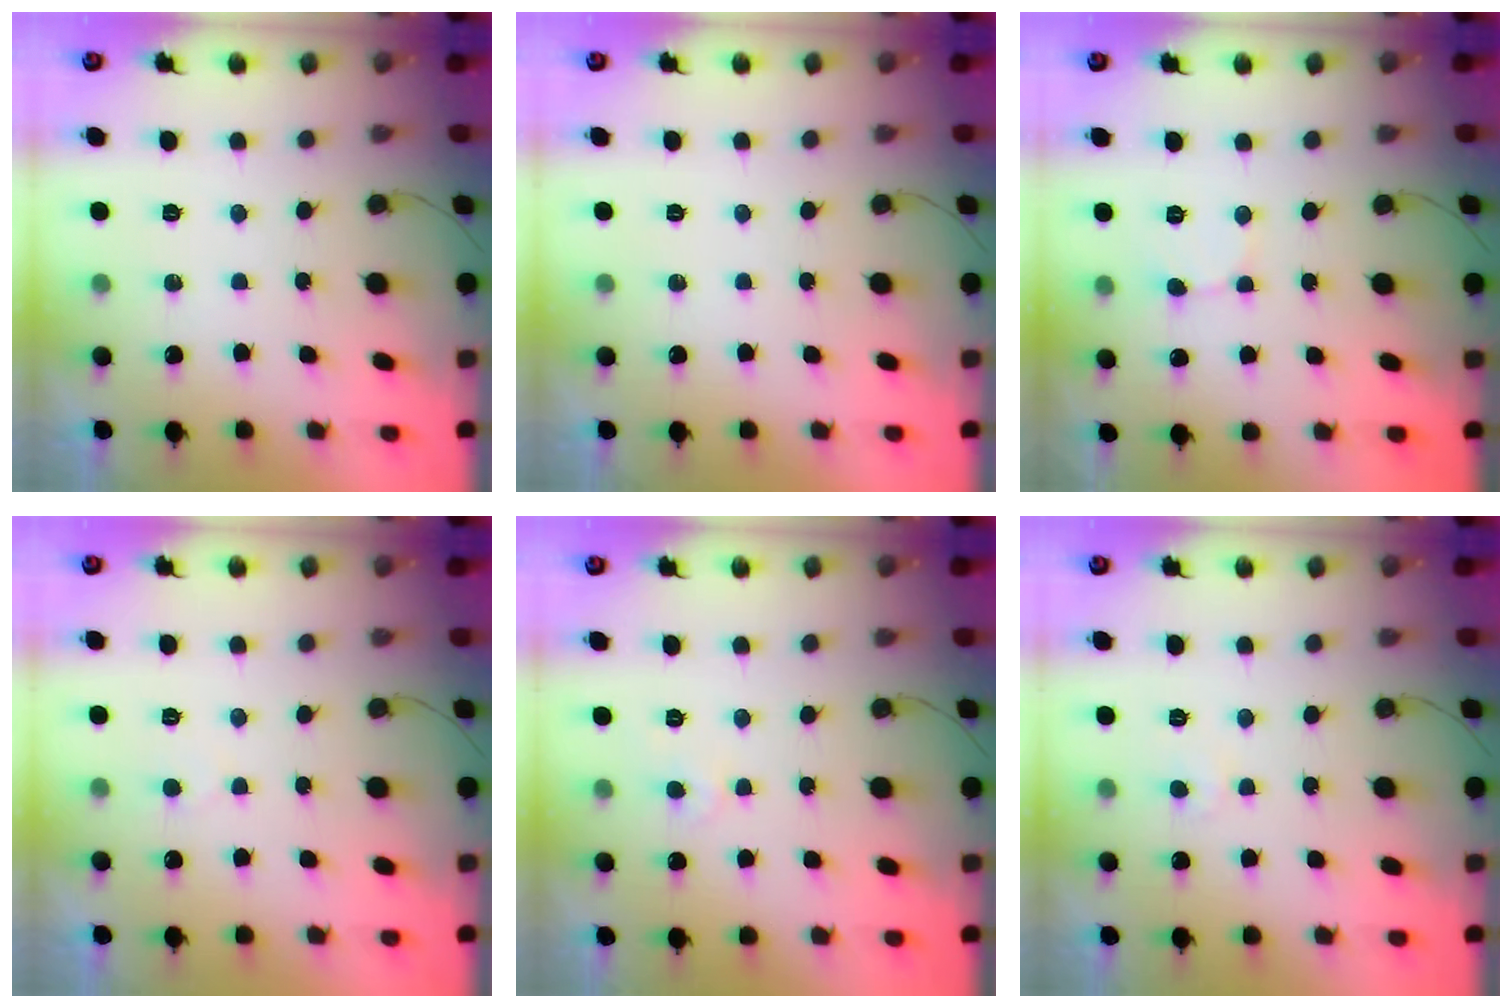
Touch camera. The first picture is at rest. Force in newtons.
{"total": 0.0}
{"total": 1.6, "press": 1.6, "slide": 0.1}
{"total": 2.8, "press": 2.8, "slide": 0.3}
{"total": 3.1, "press": 3.0, "slide": 0.4}
{"total": 2.3, "press": 2.3, "slide": 0.1}